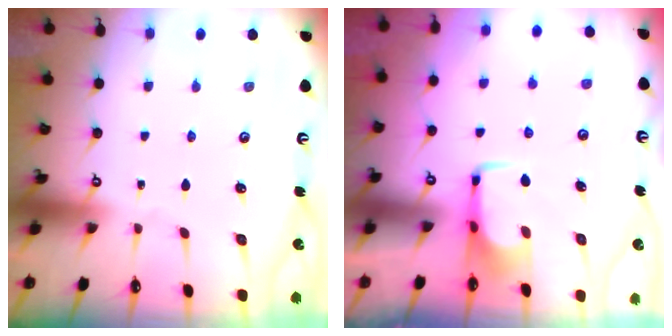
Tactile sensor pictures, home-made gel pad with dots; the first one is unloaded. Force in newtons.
{"total": 1.7, "press": 1.6, "slide": 0.5}